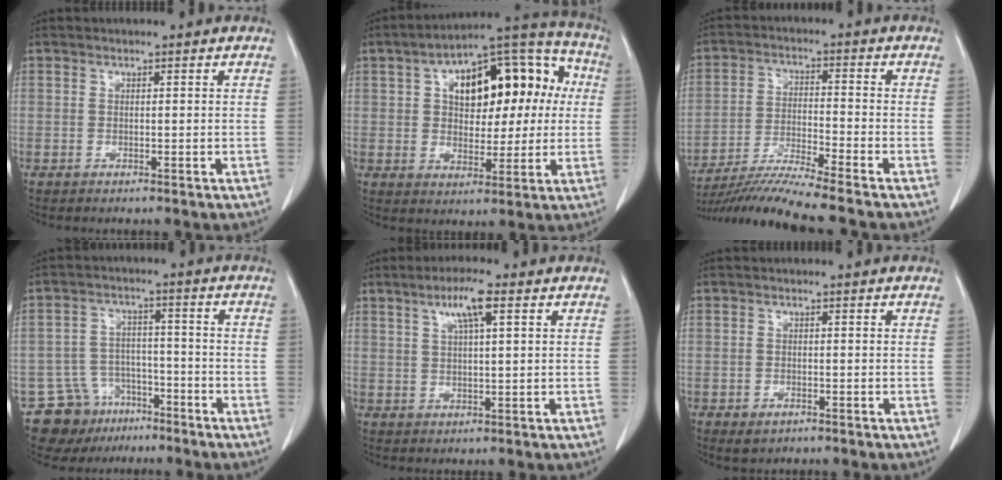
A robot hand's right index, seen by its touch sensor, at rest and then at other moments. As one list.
[{"total": 19.3, "force": [3.9, 10.1, 16.0], "torque": [-0.242, 0.057, 0.059]}, {"total": 10.8, "force": [-9.4, -2.3, 4.6], "torque": [-0.077, -0.020, -0.169]}, {"total": 8.9, "force": [-6.2, 6.2, 1.1], "torque": [-0.019, 0.030, -0.097]}, {"total": 5.3, "force": [2.5, 0.4, 4.7], "torque": [-0.086, 0.008, 0.045]}, {"total": 2.1, "force": [-1.3, 1.2, 1.1], "torque": [-0.018, 0.000, -0.012]}]